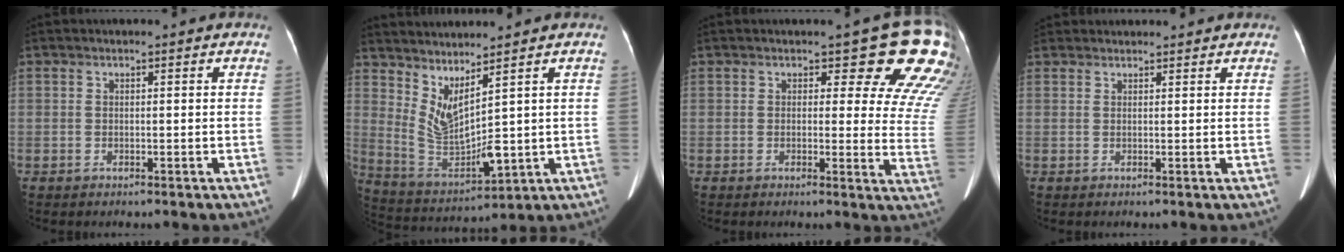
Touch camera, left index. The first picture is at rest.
{"total": 7.0, "force": [3.5, 1.1, 6.0], "torque": [-0.130, -0.020, 0.093]}
{"total": 12.8, "force": [10.3, 4.3, 6.1], "torque": [-0.030, -0.060, 0.077]}
{"total": 3.5, "force": [3.4, 0.9, 0.2], "torque": [-0.005, 0.025, 0.052]}